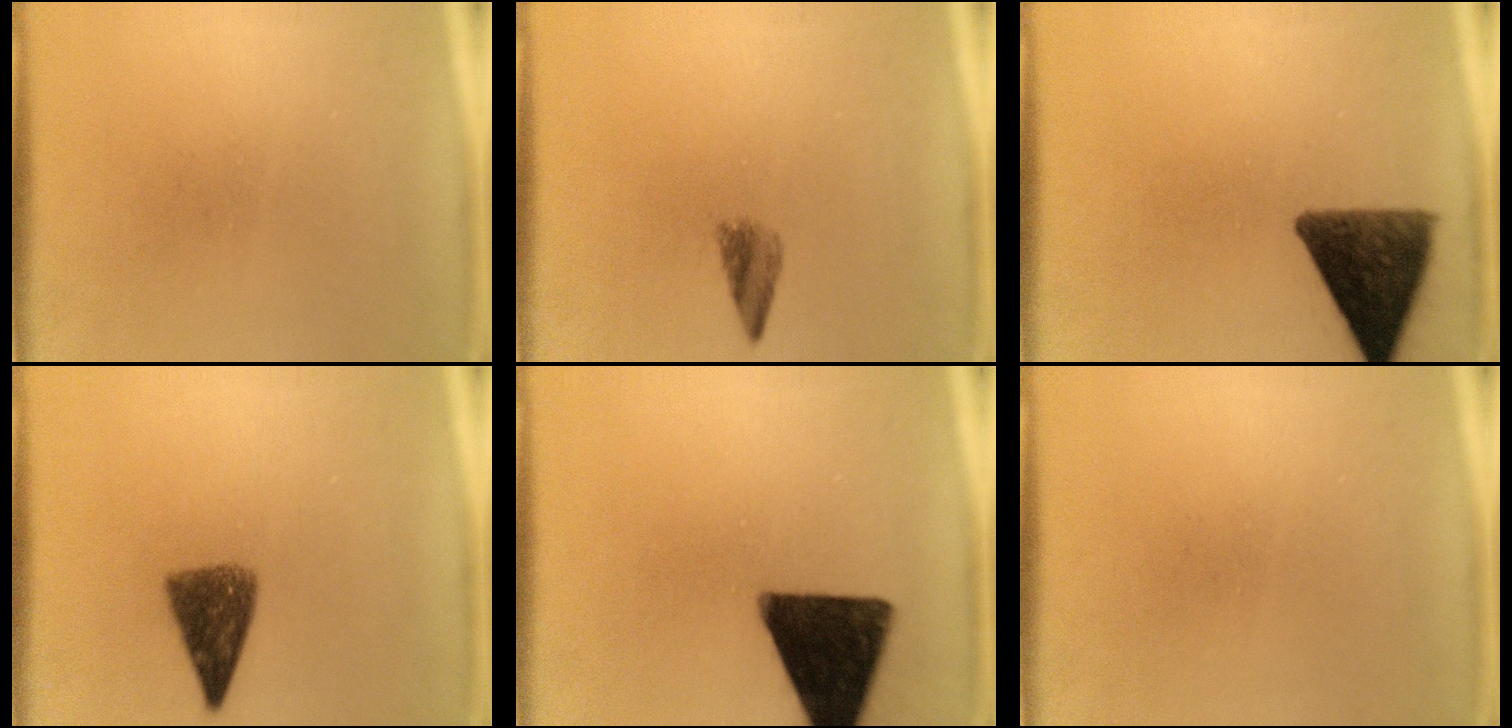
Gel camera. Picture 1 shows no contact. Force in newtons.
{"total": 2.6}
{"total": 11.3}
{"total": 6.8}
{"total": 16.5}
{"total": 0.0}